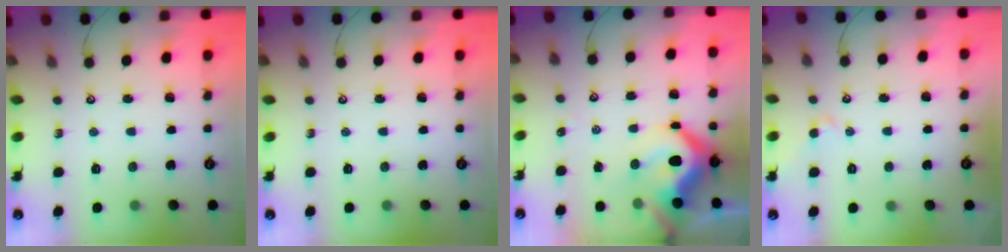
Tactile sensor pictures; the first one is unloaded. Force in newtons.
{"total": 0.0}
{"total": 16.4, "press": 16.3, "slide": 2.1}
{"total": 0.6, "press": 0.3, "slide": 0.5}